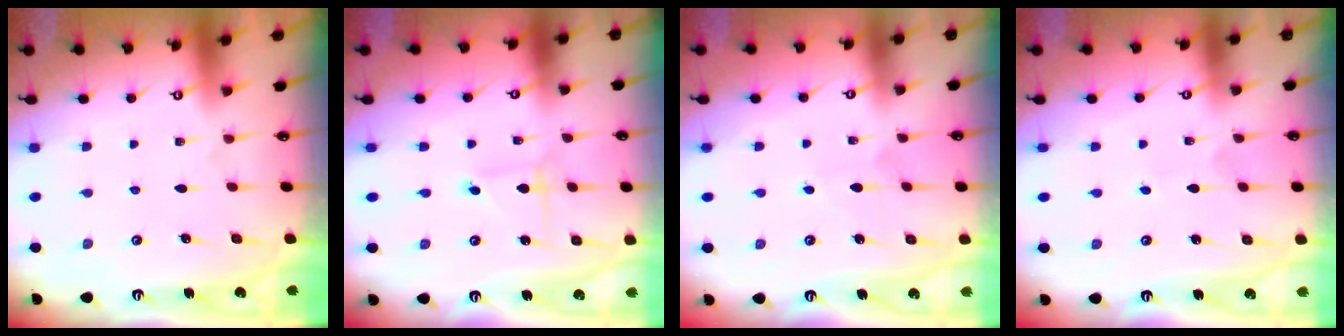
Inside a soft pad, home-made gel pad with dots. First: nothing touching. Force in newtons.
{"total": 1.3, "press": 1.3, "slide": 0.1}
{"total": 3.5, "press": 3.4, "slide": 0.3}
{"total": 1.2, "press": 1.2, "slide": 0.1}